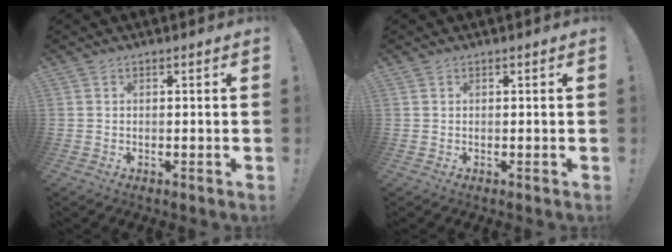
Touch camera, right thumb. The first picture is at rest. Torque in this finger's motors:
{"motor_torque": [0.08, -0.04, 0.07, -0.16, -0.03]}